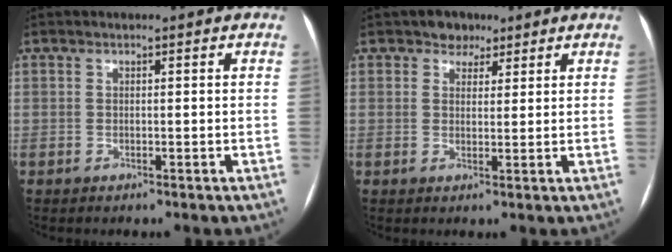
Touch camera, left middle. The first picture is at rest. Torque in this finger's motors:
{"motor_torque": [0.05, -0.03, 0.00, 0.00]}